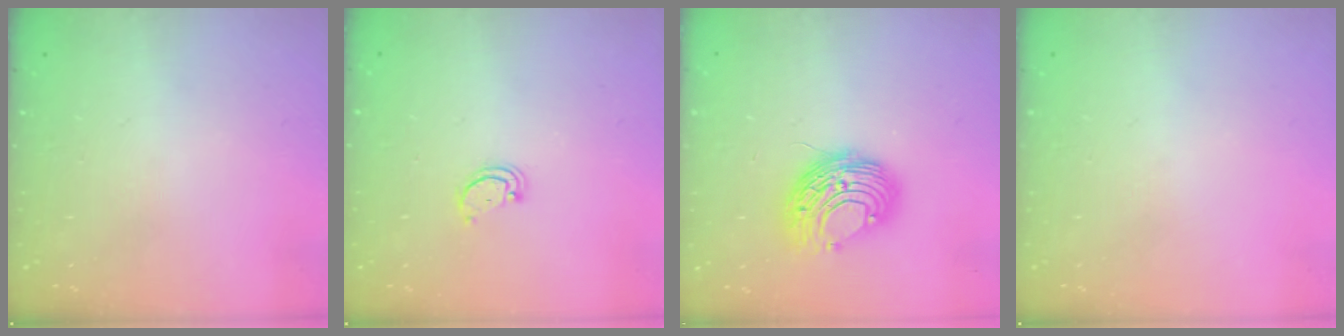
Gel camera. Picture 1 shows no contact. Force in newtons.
{"total": 2.1, "press": 2.1, "slide": 0.2}
{"total": 9.9, "press": 9.9, "slide": 0.4}
{"total": 0.0}